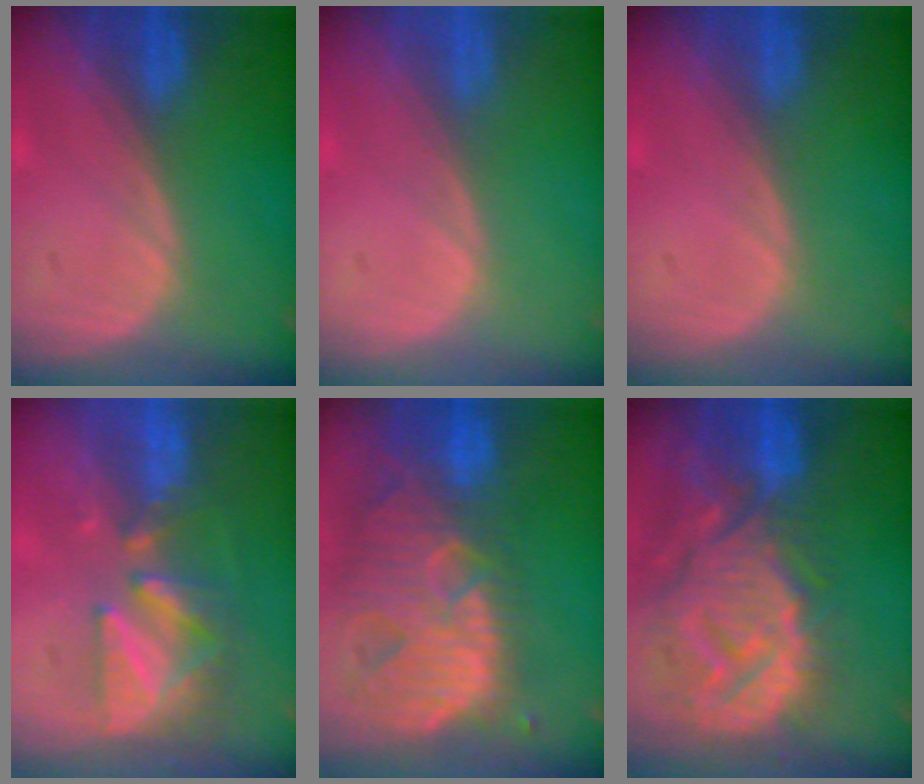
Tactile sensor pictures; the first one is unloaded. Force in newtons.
{"total": 0.0}
{"total": 0.0}
{"total": 8.9, "press": 7.8, "slide": 4.3}
{"total": 13.7, "press": 11.6, "slide": 7.3}
{"total": 14.2, "press": 12.3, "slide": 7.1}